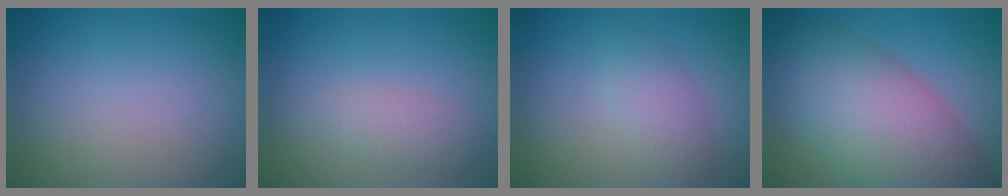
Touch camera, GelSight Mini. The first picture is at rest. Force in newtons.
{"total": 2.0, "press": 2.0, "slide": 0.0}
{"total": 2.3, "press": 2.3, "slide": 0.2}
{"total": 10.3, "press": 10.3, "slide": 0.4}